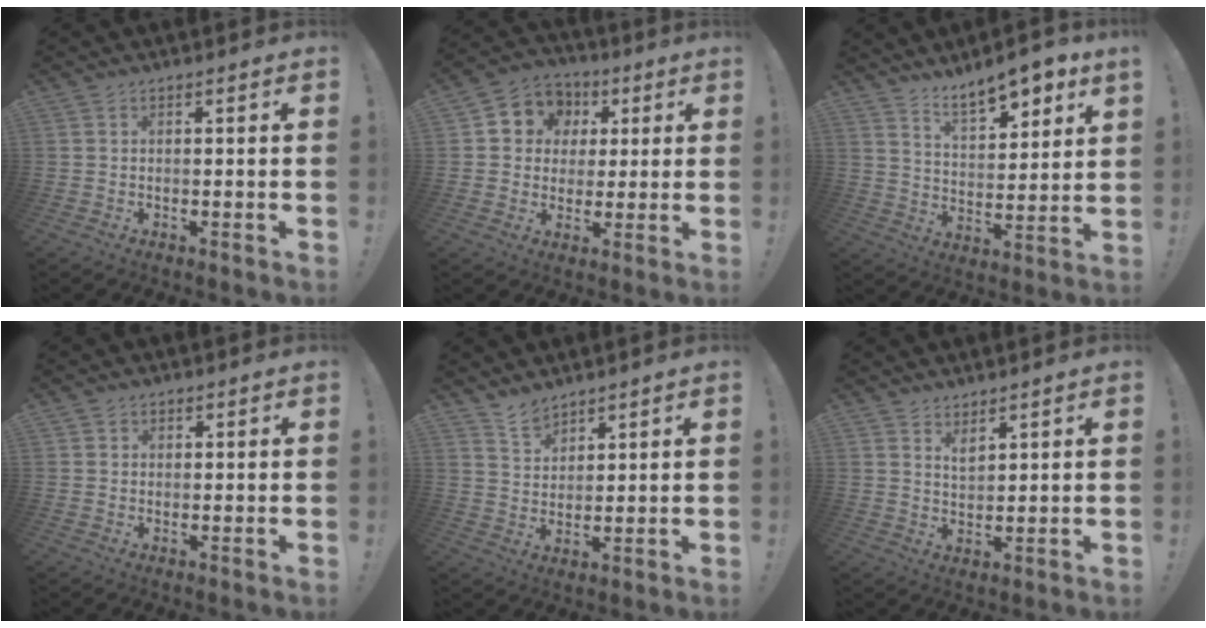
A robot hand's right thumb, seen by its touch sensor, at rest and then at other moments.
{"total": 8.9, "force": [1.8, 8.3, 2.6], "torque": [-0.037, -0.006, 0.041]}
{"total": 10.5, "force": [8.6, 2.9, 5.3], "torque": [-0.072, -0.061, 0.149]}
{"total": 1.4, "force": [0.7, 1.2, 0.2], "torque": [0.009, -0.006, 0.011]}
{"total": 6.2, "force": [5.5, 2.6, 1.1], "torque": [-0.021, -0.037, 0.105]}
{"total": 3.8, "force": [3.0, 1.8, 1.6], "torque": [-0.020, -0.020, 0.052]}